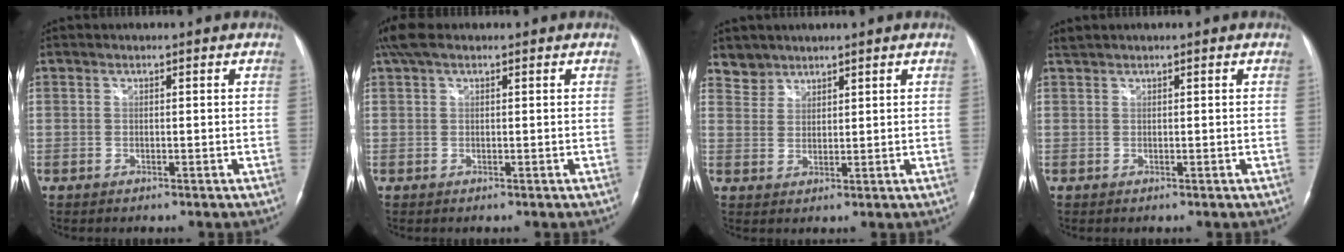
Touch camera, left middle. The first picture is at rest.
{"total": 3.9, "force": [2.7, 1.4, 2.4], "torque": [-0.060, 0.033, 0.055]}
{"total": 3.1, "force": [2.7, 1.5, -0.6], "torque": [0.019, 0.008, 0.050]}
{"total": 0.8, "force": [0.7, -0.2, 0.1], "torque": [-0.011, 0.013, 0.023]}